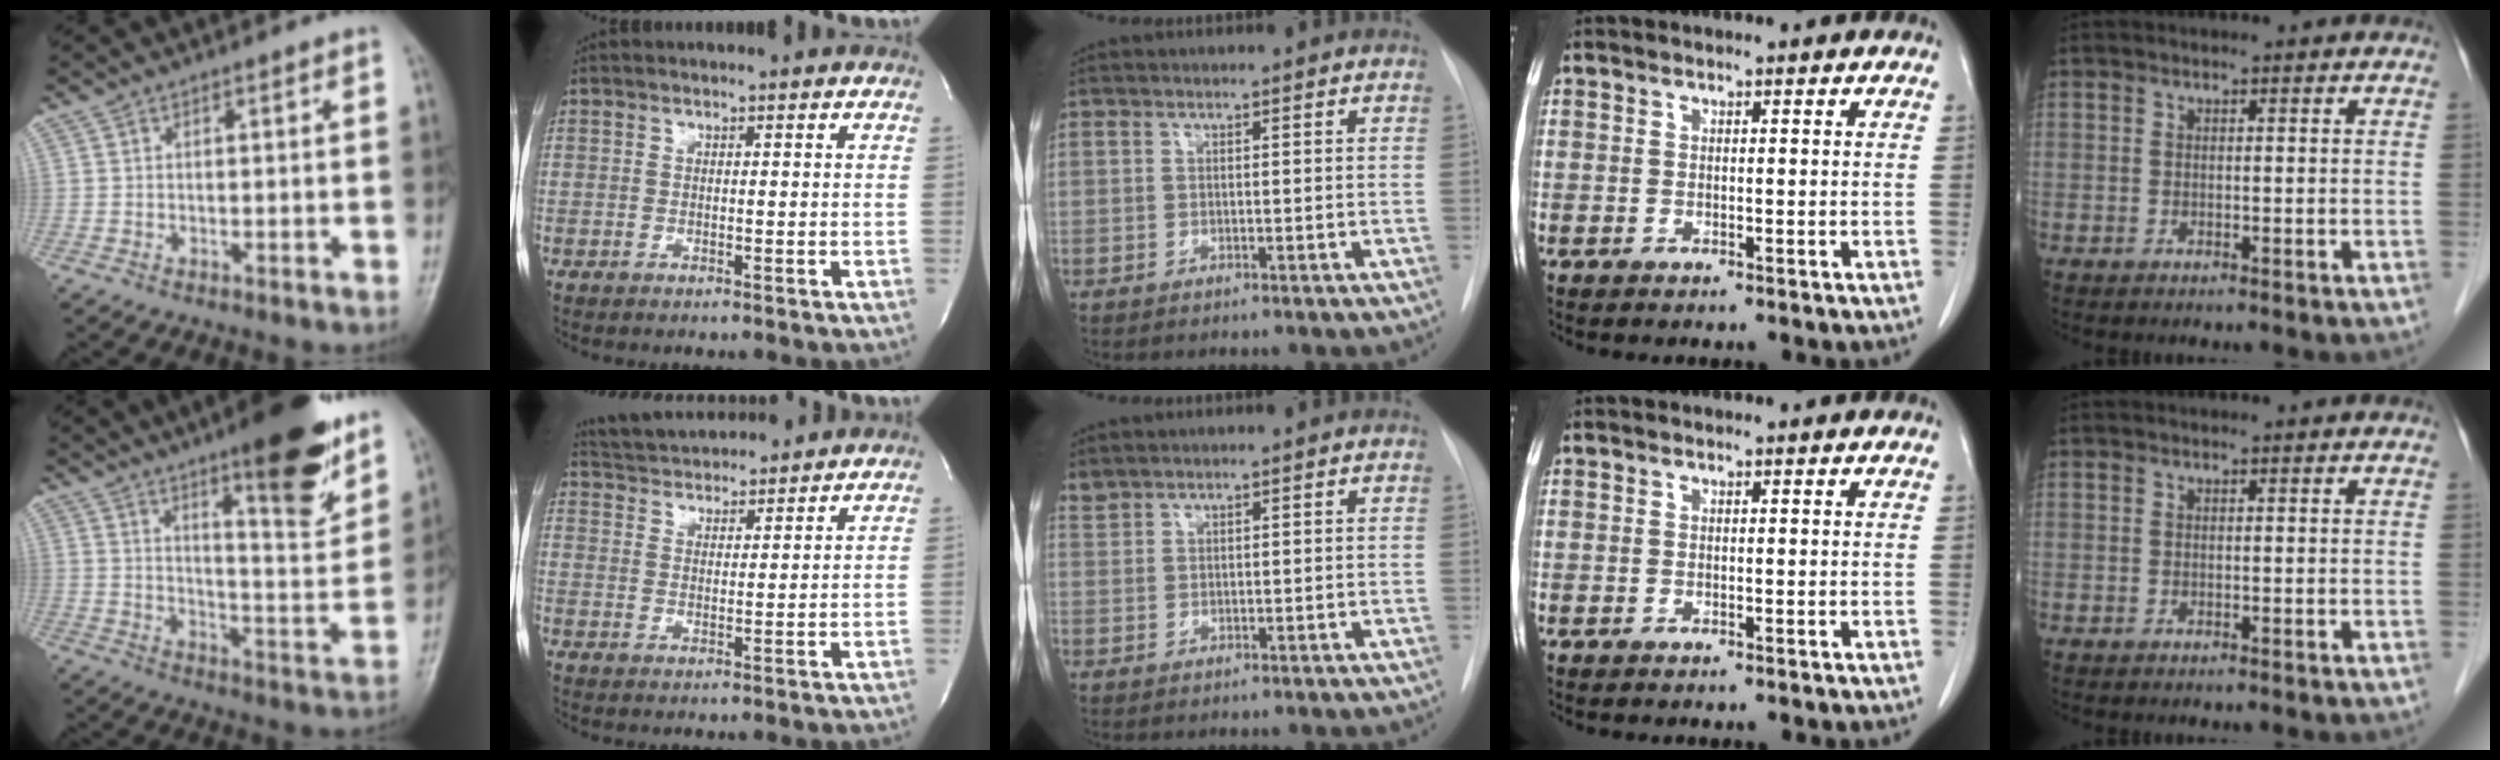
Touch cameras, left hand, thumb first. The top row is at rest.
{"thumb": {"total": 16.6, "force": [10.8, 3.5, 12.1], "torque": [-0.145, -0.070, 0.164]}, "index": {"total": 11.8, "force": [11.3, 1.7, 2.9], "torque": [-0.056, 0.023, 0.177]}, "middle": {"total": 1.2, "force": [1.2, 0.1, 0.0], "torque": [-0.009, 0.011, 0.031]}}